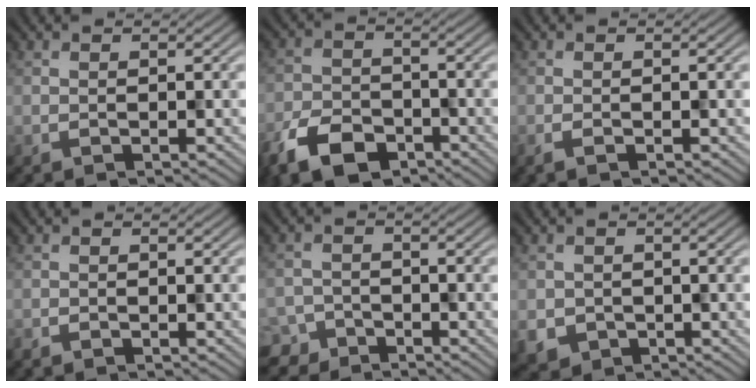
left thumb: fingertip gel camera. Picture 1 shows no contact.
{"total": 7.7, "force": [-5.5, 4.1, 3.5], "torque": [-0.069, -0.015, -0.110]}
{"total": 1.1, "force": [-0.8, 0.2, 0.7], "torque": [-0.013, -0.001, -0.013]}
{"total": 0.8, "force": [-0.7, 0.3, 0.0], "torque": [0.001, -0.002, -0.011]}
{"total": 3.4, "force": [-2.9, 1.8, -0.1], "torque": [0.004, -0.001, -0.059]}
{"total": 3.1, "force": [-1.3, 2.8, 0.5], "torque": [-0.013, -0.019, -0.018]}